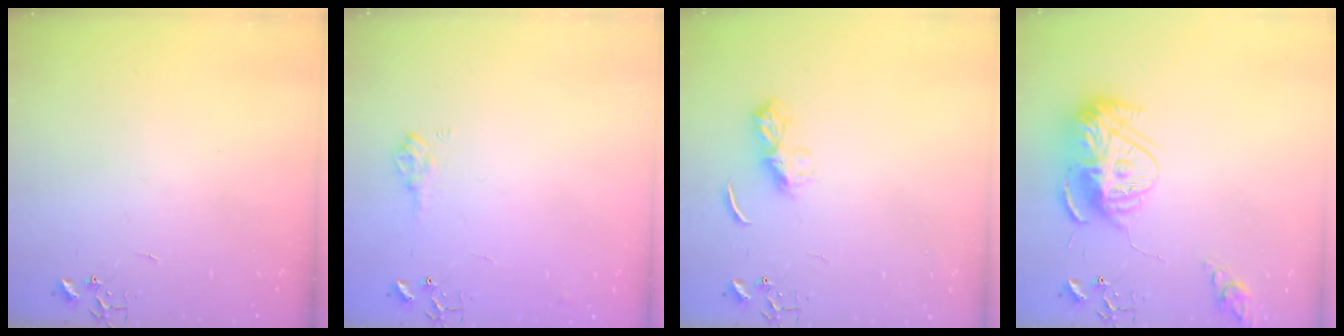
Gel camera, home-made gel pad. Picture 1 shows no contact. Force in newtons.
{"total": 8.8, "press": 8.7, "slide": 1.0}
{"total": 6.7, "press": 6.7, "slide": 0.6}
{"total": 16.0, "press": 16.0, "slide": 1.5}